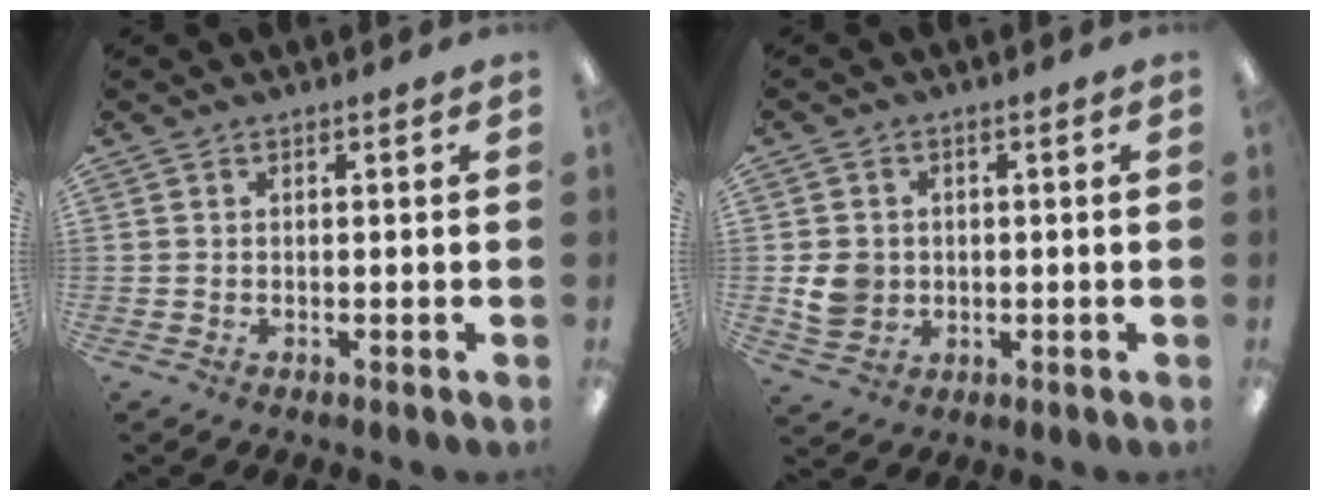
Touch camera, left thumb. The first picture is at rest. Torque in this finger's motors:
{"motor_torque": [-0.04, 0.06, 0.03, -0.01, 0.03]}